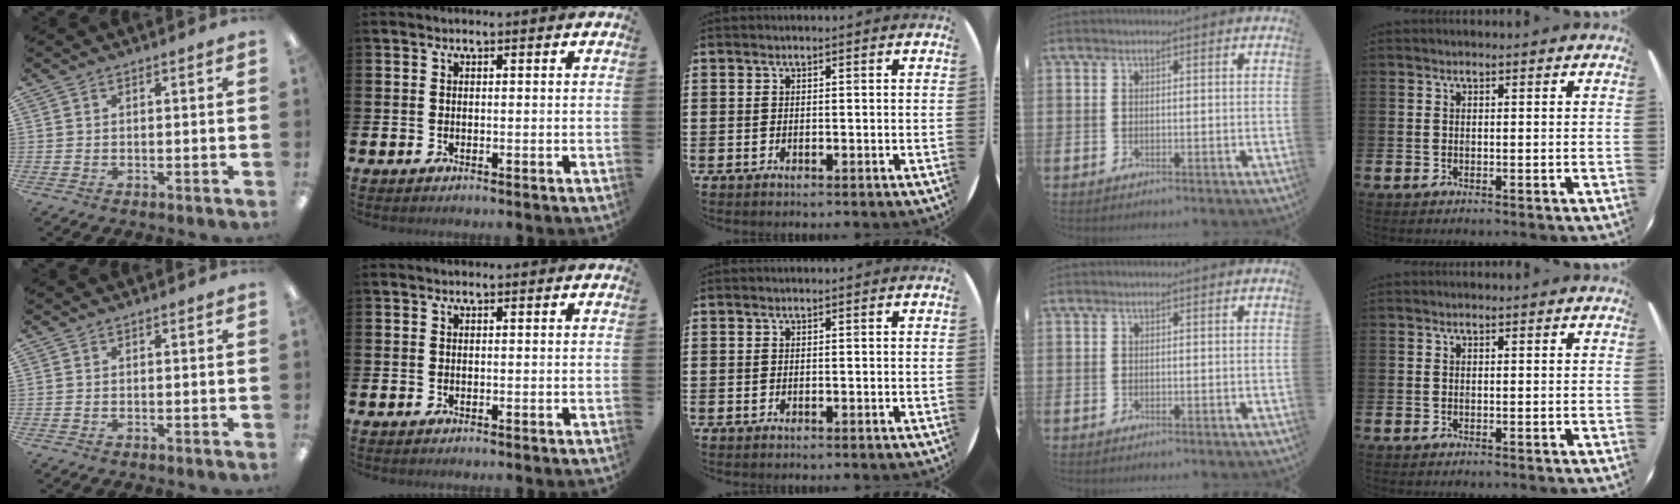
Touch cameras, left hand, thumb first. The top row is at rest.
{}